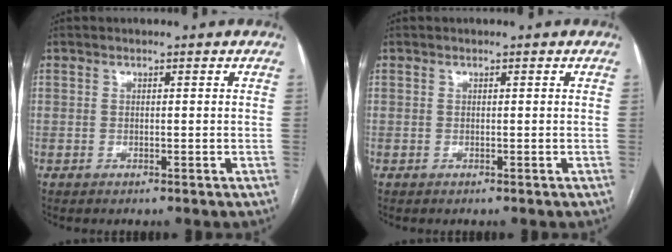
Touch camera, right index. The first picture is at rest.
{"total": 0.0}